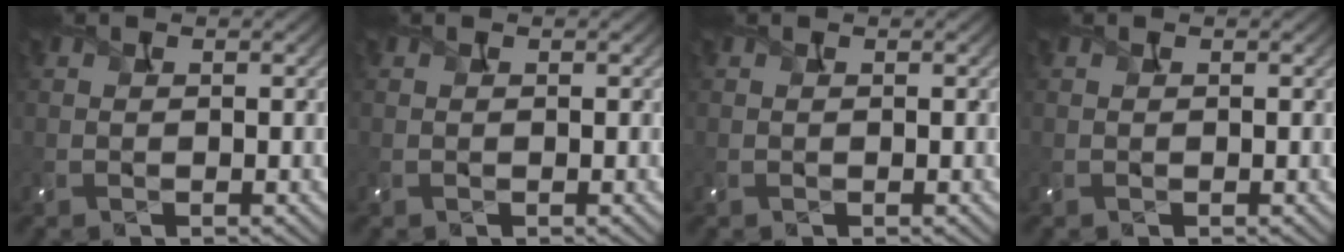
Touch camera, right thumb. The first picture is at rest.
{"total": 0.0}
{"total": 0.0}
{"total": 0.0}